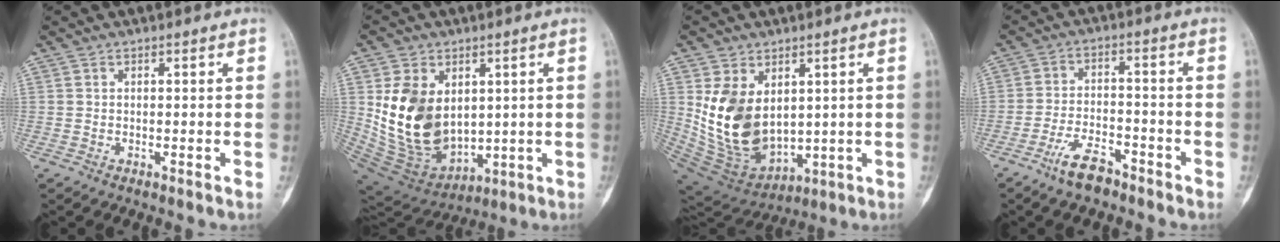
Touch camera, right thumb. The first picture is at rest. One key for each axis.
{"total": 17.9, "fx": 2.4, "fy": 12.7, "fz": 12.4, "tx": -0.194, "ty": -0.022, "tz": 0.076}
{"total": 16.4, "fx": 2.5, "fy": 11.1, "fz": 11.8, "tx": -0.184, "ty": -0.023, "tz": 0.079}
{"total": 7.3, "fx": -5.4, "fy": 2.9, "fz": 4.0, "tx": -0.071, "ty": 0.029, "tz": -0.101}